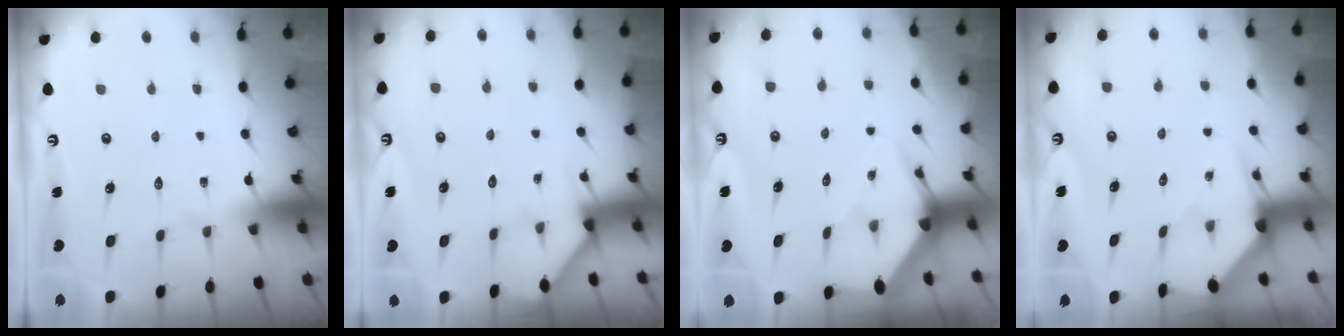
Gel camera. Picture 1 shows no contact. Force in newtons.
{"total": 1.4, "press": 1.4, "slide": 0.1}
{"total": 4.6, "press": 4.6, "slide": 0.2}
{"total": 3.3, "press": 3.3, "slide": 0.3}